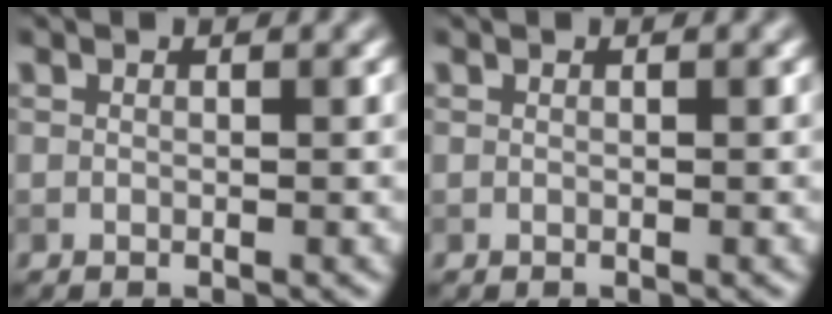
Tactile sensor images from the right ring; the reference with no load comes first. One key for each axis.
{"total": 0.0}